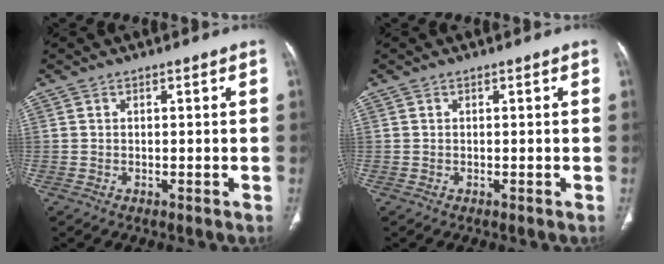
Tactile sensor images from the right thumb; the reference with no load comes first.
{"total": 0.0}